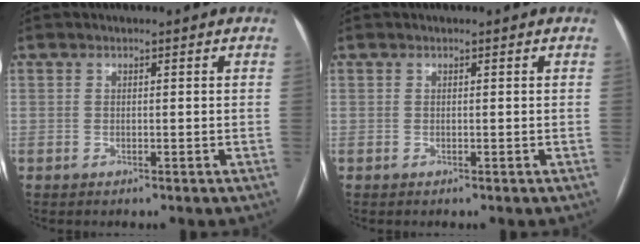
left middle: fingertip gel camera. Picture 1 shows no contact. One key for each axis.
{"total": 0.0}